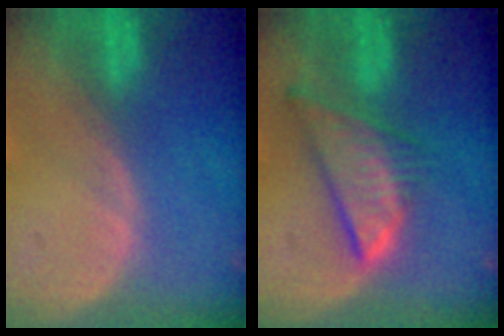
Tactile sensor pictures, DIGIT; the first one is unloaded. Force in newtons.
{"total": 8.7, "press": 7.5, "slide": 4.4}